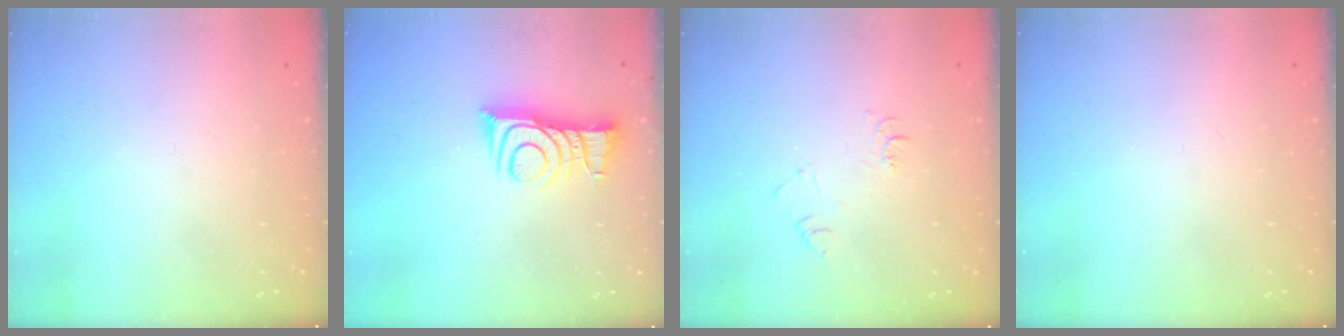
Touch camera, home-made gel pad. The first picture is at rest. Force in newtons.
{"total": 10.4, "press": 10.4, "slide": 0.2}
{"total": 5.9, "press": 5.9, "slide": 0.7}
{"total": 0.0}